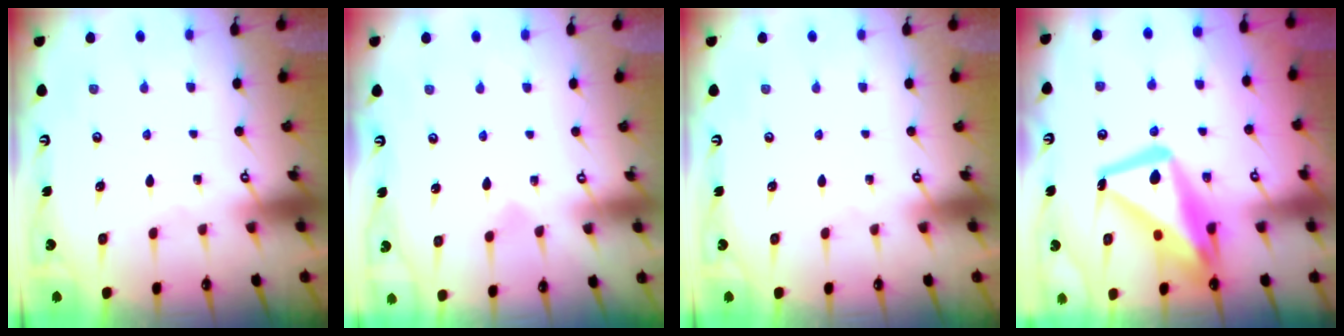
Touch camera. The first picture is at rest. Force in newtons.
{"total": 5.9, "press": 5.9, "slide": 0.4}
{"total": 0.0}
{"total": 16.8, "press": 16.8, "slide": 1.5}